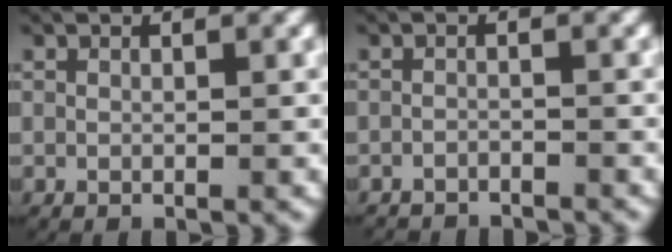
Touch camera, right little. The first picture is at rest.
{"total": 1.8, "force": [-1.8, 0.2, 0.0], "torque": [-0.003, -0.010, -0.029]}